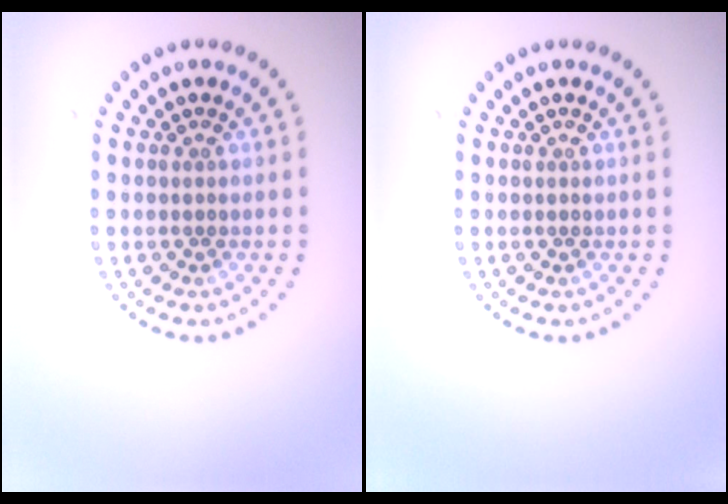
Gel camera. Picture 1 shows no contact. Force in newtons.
{"total": 0.0}